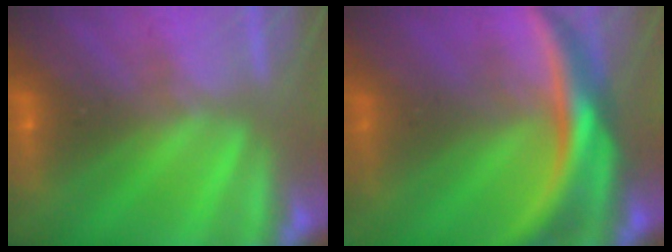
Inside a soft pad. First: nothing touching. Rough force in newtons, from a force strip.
{"total": 7.7}